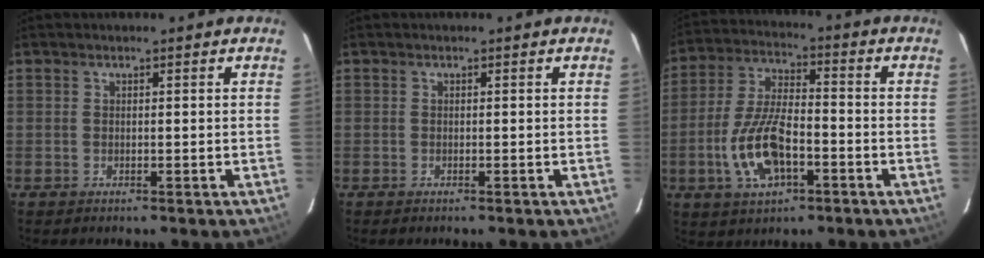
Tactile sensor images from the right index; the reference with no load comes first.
{"total": 0.0}
{"total": 12.9, "force": [-4.5, 5.8, 10.6], "torque": [-0.225, 0.000, -0.079]}